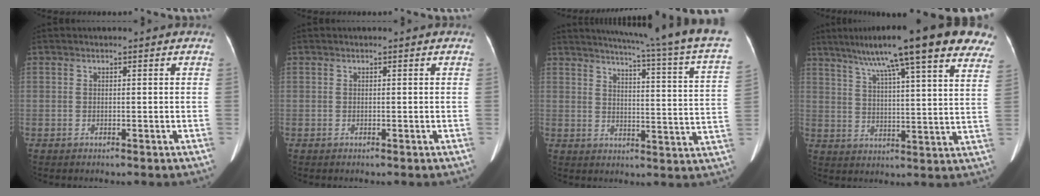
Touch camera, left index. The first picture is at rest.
{"total": 0.0}
{"total": 22.8, "force": [19.2, -1.3, 12.2], "torque": [-0.176, -0.061, 0.229]}
{"total": 24.3, "force": [17.5, 2.5, 16.6], "torque": [-0.245, 0.034, 0.227]}